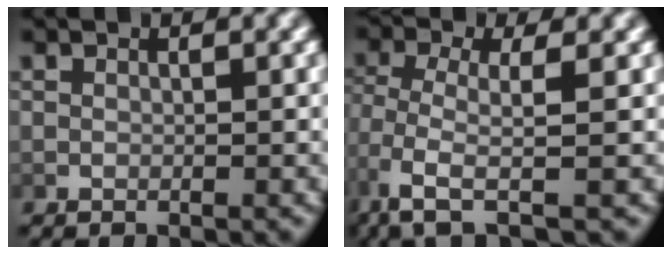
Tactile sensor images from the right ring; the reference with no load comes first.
{"total": 4.0, "force": [-0.8, 1.3, 3.7], "torque": [-0.090, -0.025, 0.002]}